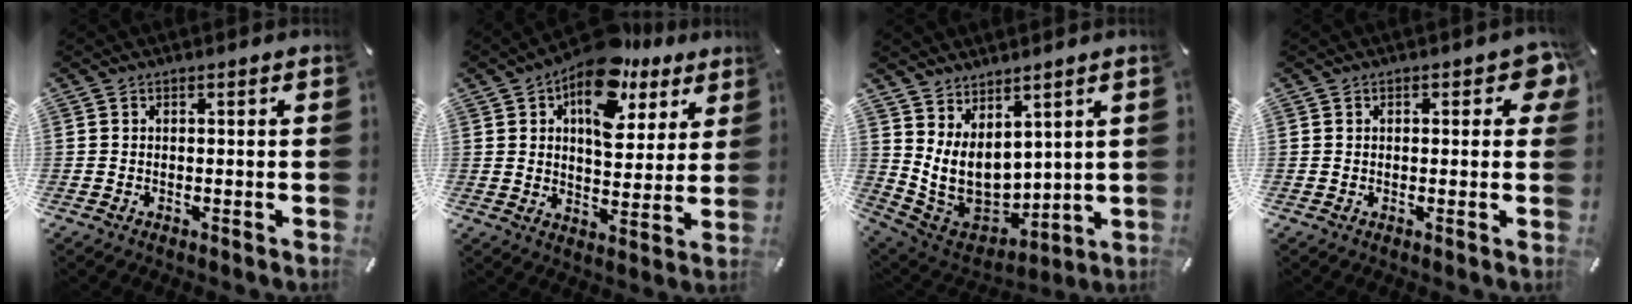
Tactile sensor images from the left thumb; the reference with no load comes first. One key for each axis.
{"total": 15.9, "fx": 9.1, "fy": 9.0, "fz": 9.4, "tx": -0.130, "ty": -0.050, "tz": 0.157}
{"total": 10.6, "fx": 3.5, "fy": 8.4, "fz": 5.3, "tx": -0.117, "ty": -0.050, "tz": 0.078}
{"total": 4.2, "fx": 1.3, "fy": 2.3, "fz": 3.3, "tx": -0.034, "ty": -0.001, "tz": 0.016}